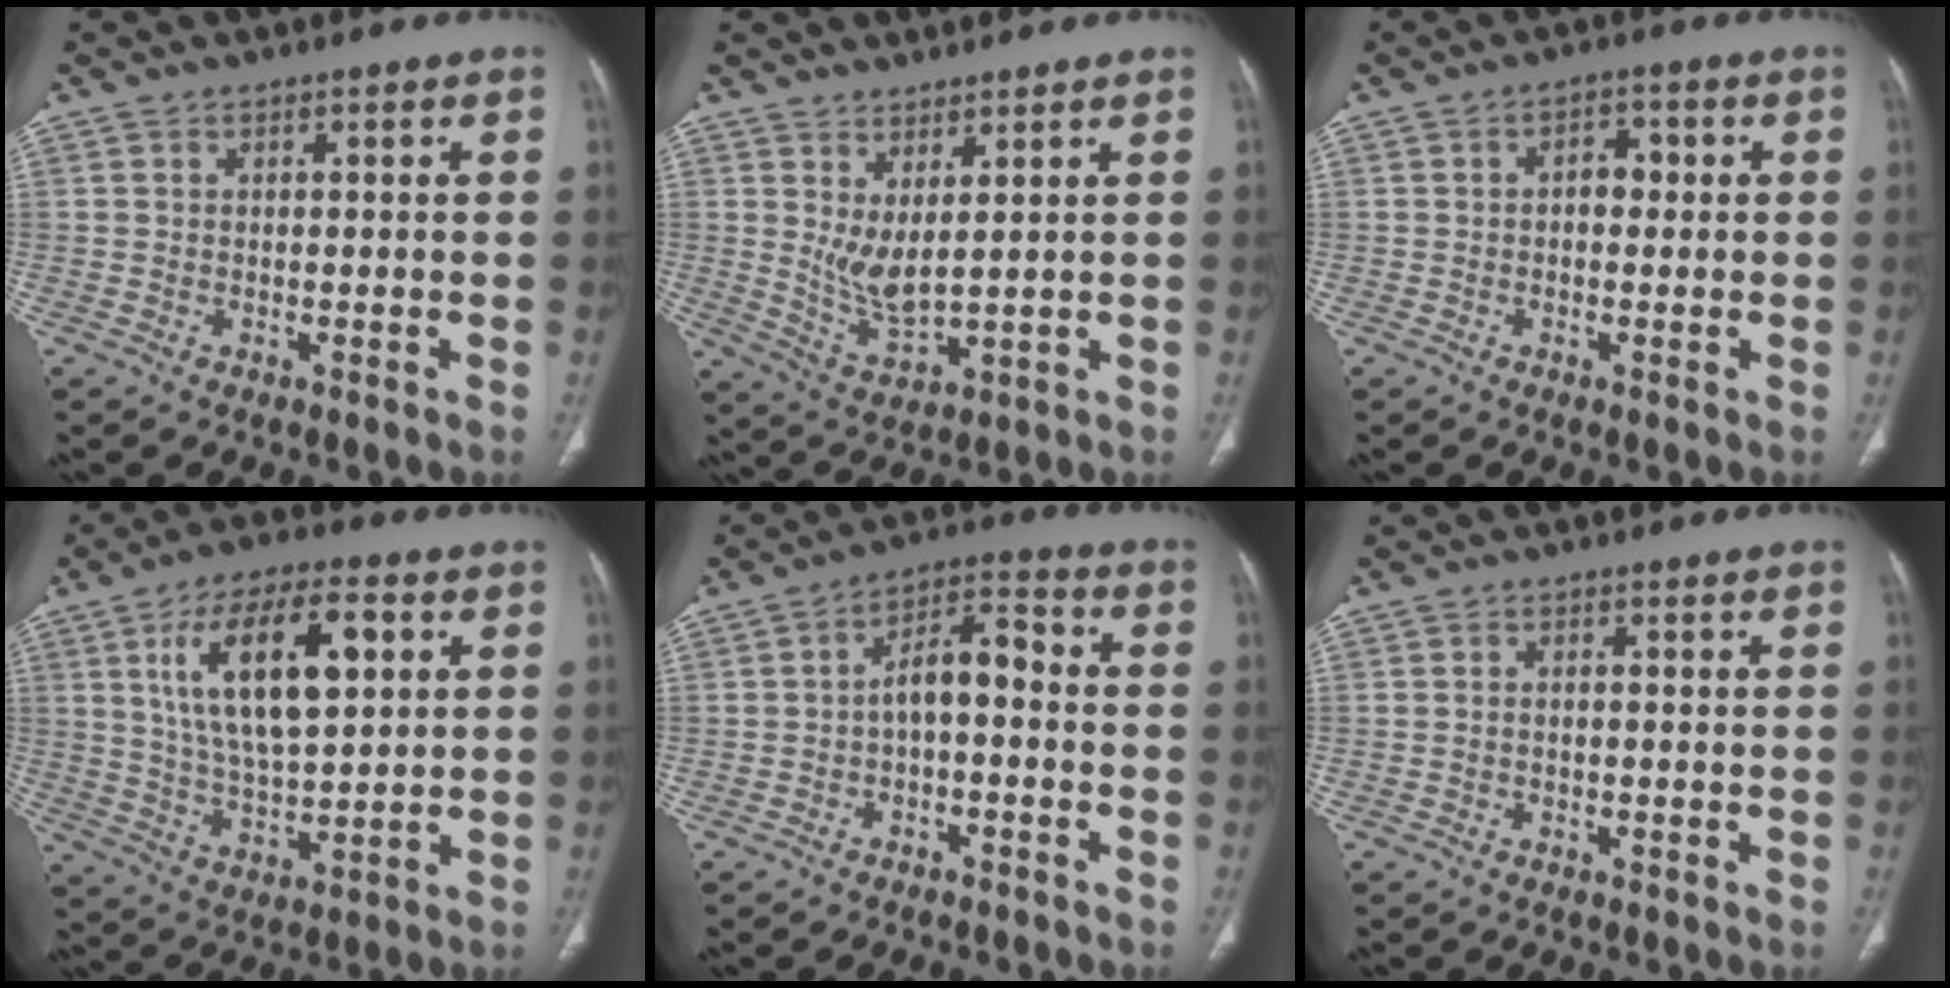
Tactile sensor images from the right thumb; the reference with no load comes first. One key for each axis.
{"total": 5.5, "fx": 2.1, "fy": 1.6, "fz": 4.8, "tx": -0.098, "ty": -0.033, "tz": 0.051}
{"total": 3.2, "fx": 0.1, "fy": 2.2, "fz": 2.3, "tx": -0.019, "ty": 0.013, "tz": -0.005}
{"total": 17.2, "fx": 5.1, "fy": 7.5, "fz": 14.7, "tx": -0.243, "ty": -0.002, "tz": 0.092}
{"total": 7.3, "fx": -1.2, "fy": 3.6, "fz": 6.3, "tx": -0.099, "ty": 0.043, "tz": -0.029}
{"total": 0.9, "fx": -0.3, "fy": 0.5, "fz": 0.7, "tx": -0.013, "ty": 0.004, "tz": -0.006}